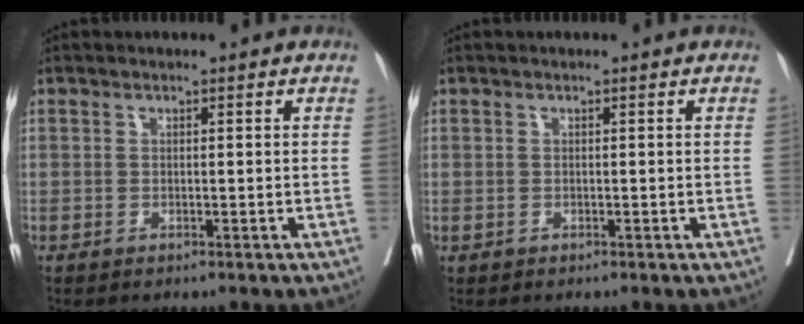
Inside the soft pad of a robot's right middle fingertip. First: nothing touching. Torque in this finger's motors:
{"motor_torque": [0.30, -0.21, 0.02, 0.02]}